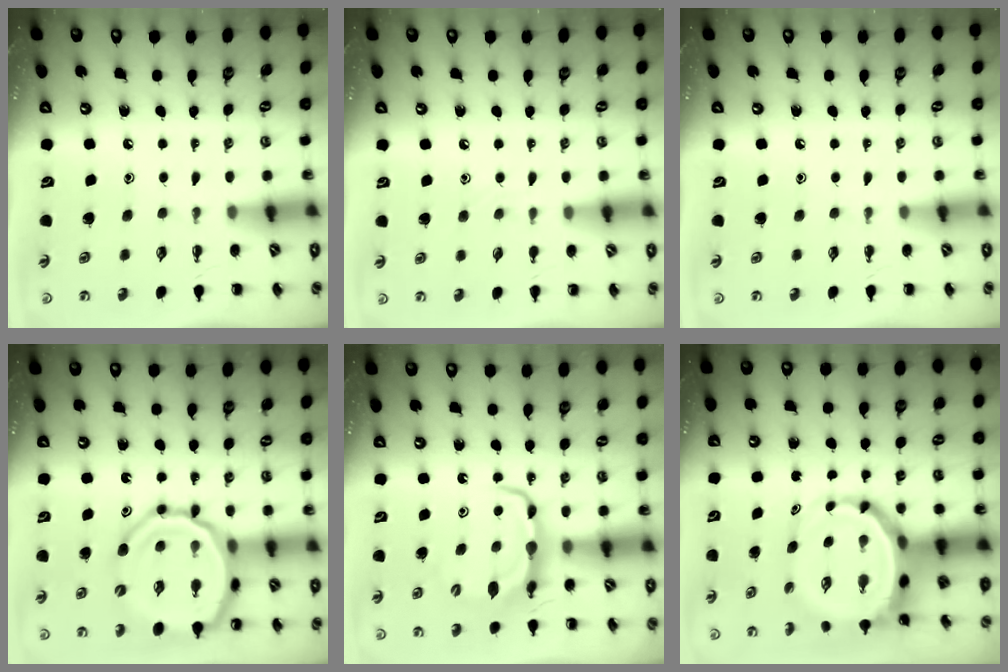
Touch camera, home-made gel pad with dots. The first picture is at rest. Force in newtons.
{"total": 2.4, "press": 2.3, "slide": 0.7}
{"total": 0.0}
{"total": 19.8, "press": 19.4, "slide": 3.9}
{"total": 6.5, "press": 6.5, "slide": 0.3}
{"total": 7.0, "press": 6.7, "slide": 2.1}